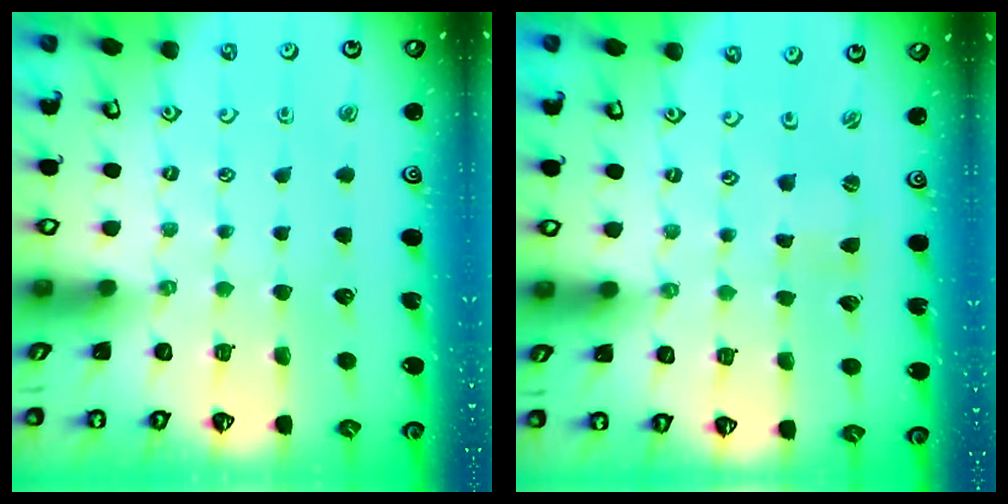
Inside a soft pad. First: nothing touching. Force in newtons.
{"total": 0.0}